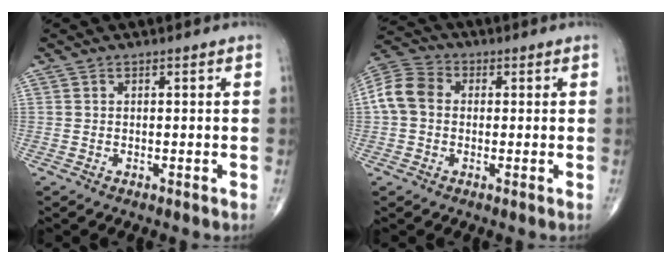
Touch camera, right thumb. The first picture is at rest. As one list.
[{"total": 8.4, "force": [0.3, 7.0, 4.6], "torque": [-0.084, 0.028, -0.008]}]